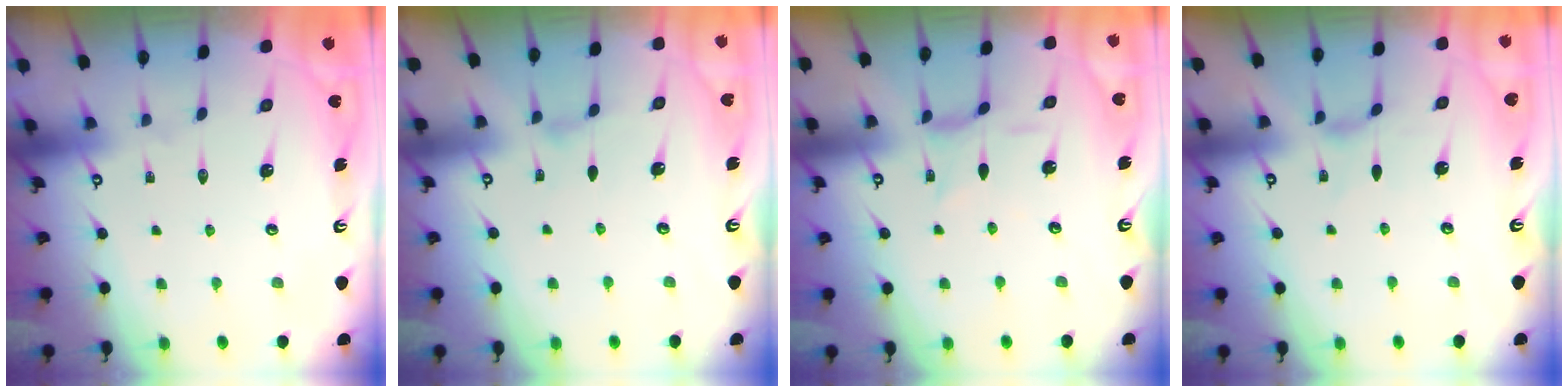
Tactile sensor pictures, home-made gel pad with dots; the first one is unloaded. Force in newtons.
{"total": 2.9, "press": 2.9, "slide": 0.4}
{"total": 0.6, "press": 0.6, "slide": 0.2}
{"total": 1.3, "press": 1.2, "slide": 0.4}